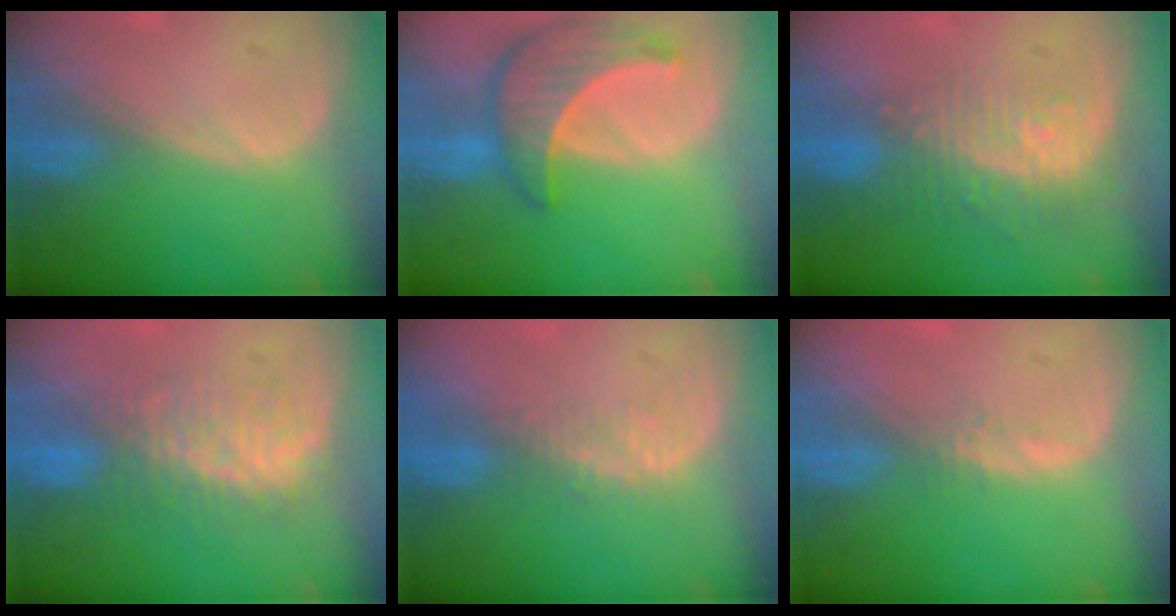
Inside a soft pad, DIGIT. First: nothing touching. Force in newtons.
{"total": 8.7, "press": 7.9, "slide": 3.7}
{"total": 9.5, "press": 8.2, "slide": 4.9}
{"total": 7.6, "press": 7.5, "slide": 1.0}
{"total": 2.9, "press": 2.3, "slide": 1.8}
{"total": 1.1, "press": 1.0, "slide": 0.5}